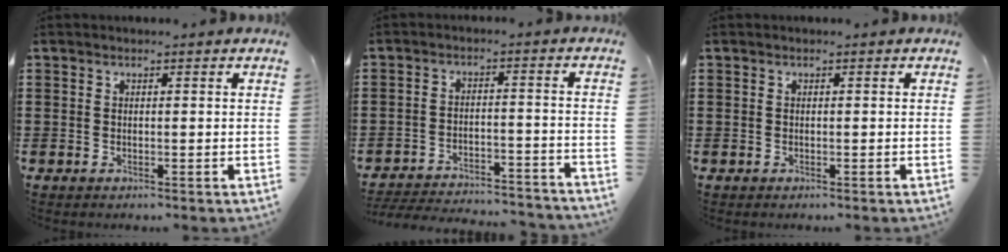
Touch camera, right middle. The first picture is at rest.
{"total": 4.8, "force": [-4.7, 0.3, 0.8], "torque": [-0.021, 0.000, -0.097]}
{"total": 0.0}